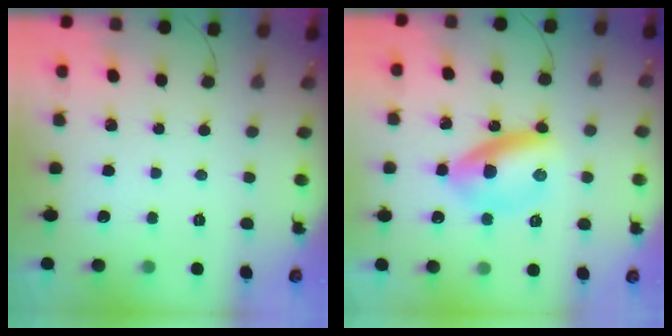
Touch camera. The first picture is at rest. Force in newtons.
{"total": 10.6, "press": 10.6, "slide": 0.5}